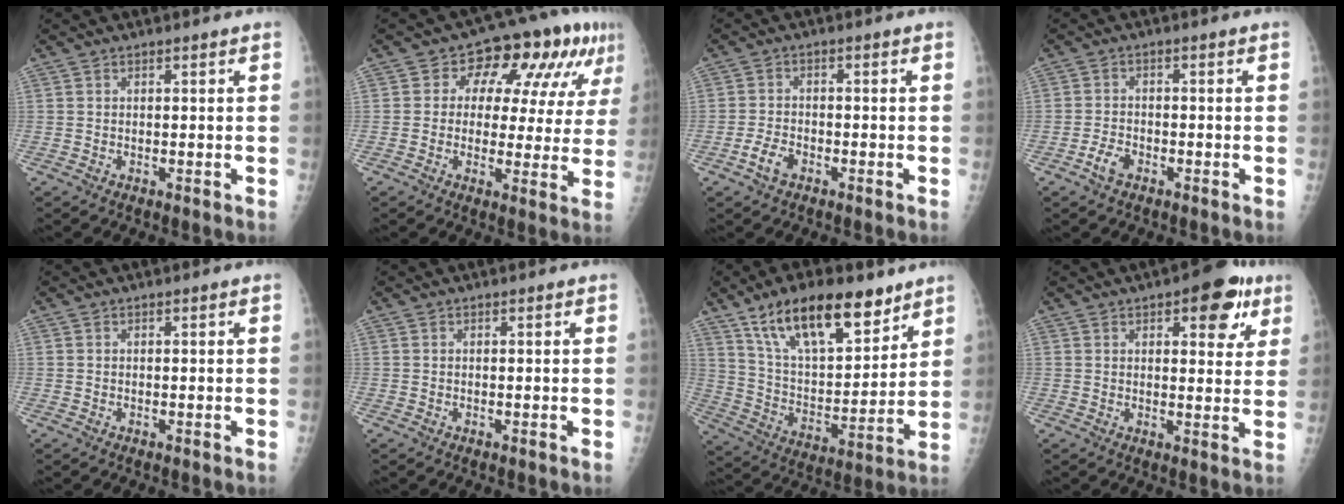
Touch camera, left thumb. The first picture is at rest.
{"total": 14.5, "force": [5.5, 8.0, 10.8], "torque": [-0.099, 0.014, 0.068]}
{"total": 3.7, "force": [-2.1, 2.1, 2.2], "torque": [-0.043, 0.013, -0.039]}
{"total": 3.2, "force": [-1.9, 1.8, 1.8], "torque": [-0.034, 0.012, -0.035]}
{"total": 0.0}
{"total": 0.0}
{"total": 20.8, "force": [13.4, 8.5, 13.5], "torque": [-0.189, -0.053, 0.240]}
{"total": 10.0, "force": [5.0, 4.5, 7.4], "torque": [-0.056, -0.014, 0.057]}